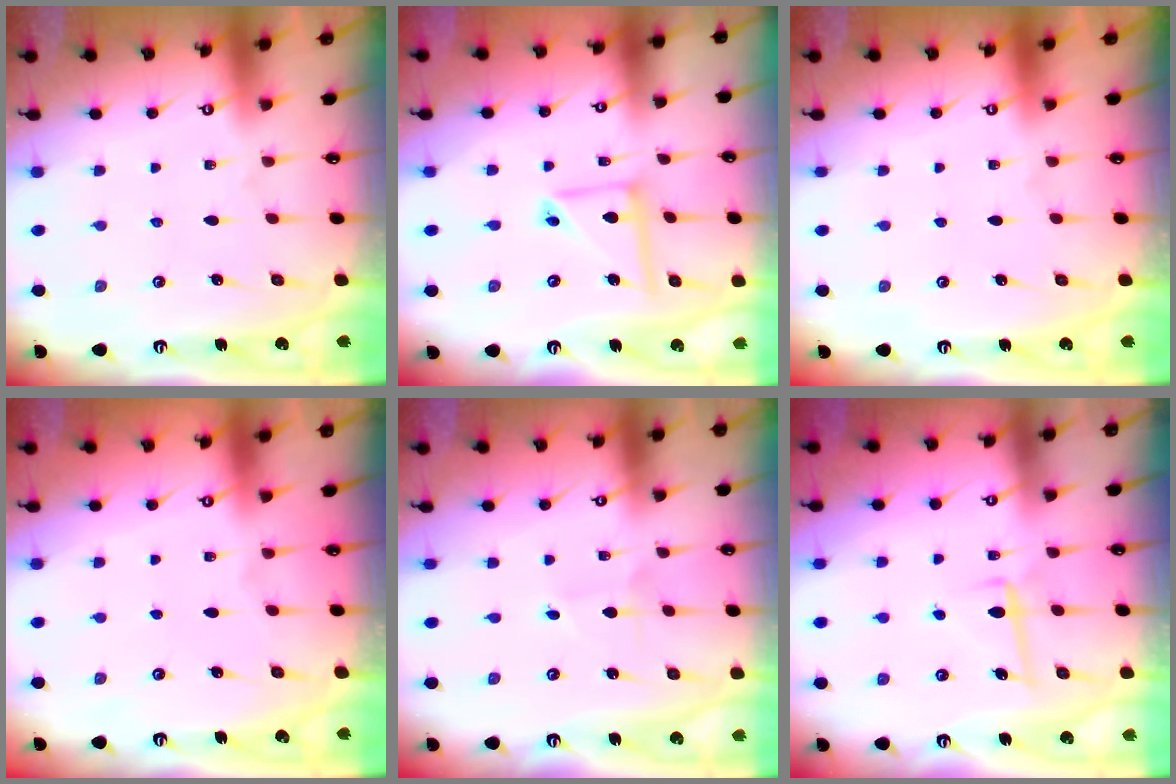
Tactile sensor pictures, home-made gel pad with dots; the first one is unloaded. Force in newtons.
{"total": 7.9, "press": 7.8, "slide": 0.6}
{"total": 0.0}
{"total": 0.0}
{"total": 1.1, "press": 1.1, "slide": 0.1}
{"total": 6.0, "press": 5.8, "slide": 1.3}